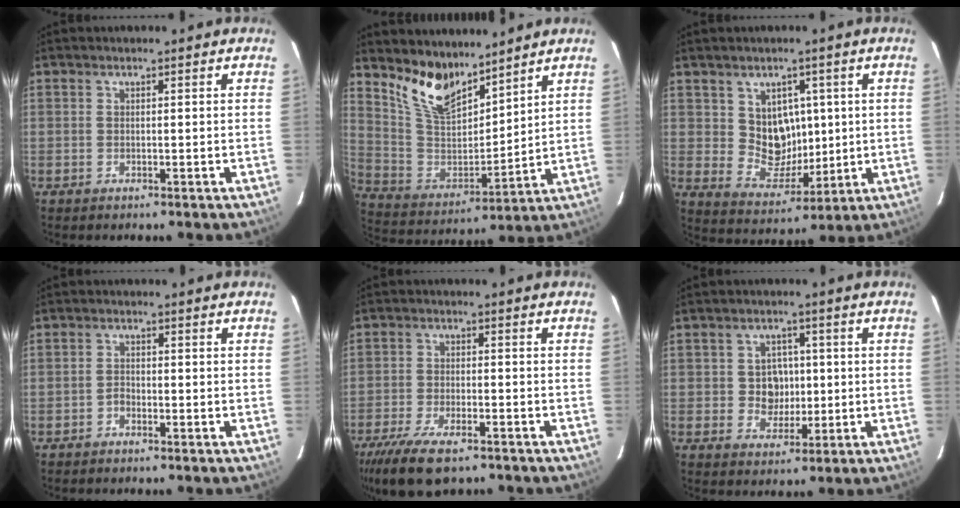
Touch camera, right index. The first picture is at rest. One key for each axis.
{"total": 12.8, "fx": 10.0, "fy": 5.1, "fz": 6.1, "tx": -0.128, "ty": -0.005, "tz": 0.204}
{"total": 8.4, "fx": 2.2, "fy": 7.4, "fz": 3.3, "tx": -0.058, "ty": 0.003, "tz": 0.055}
{"total": 1.3, "fx": -1.1, "fy": 0.7, "fz": 0.4, "tx": -0.007, "ty": 0.003, "tz": -0.021}
{"total": 12.4, "fx": -9.0, "fy": 4.3, "fz": 7.4, "tx": -0.174, "ty": -0.036, "tz": -0.161}
{"total": 5.4, "fx": 0.0, "fy": 5.0, "fz": 2.2, "tx": -0.042, "ty": 0.012, "tz": 0.007}